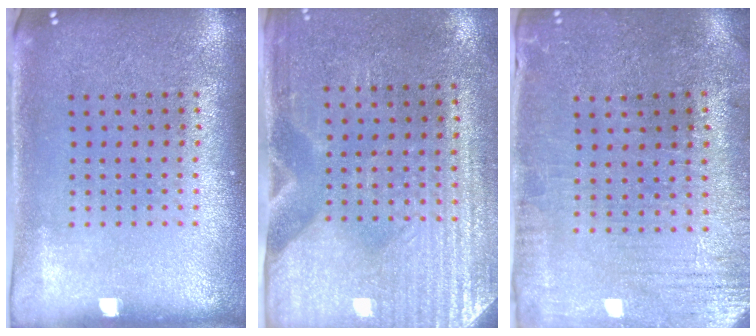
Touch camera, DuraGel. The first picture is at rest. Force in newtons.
{"total": 3.0, "press": 2.6, "slide": 1.5}
{"total": 0.5, "press": 0.3, "slide": 0.4}